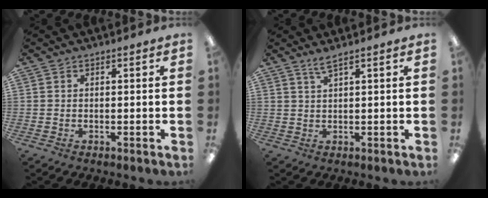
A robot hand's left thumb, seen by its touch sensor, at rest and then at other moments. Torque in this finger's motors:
{"motor_torque": [-0.25, -0.23, 0.41, -0.21, -0.01]}